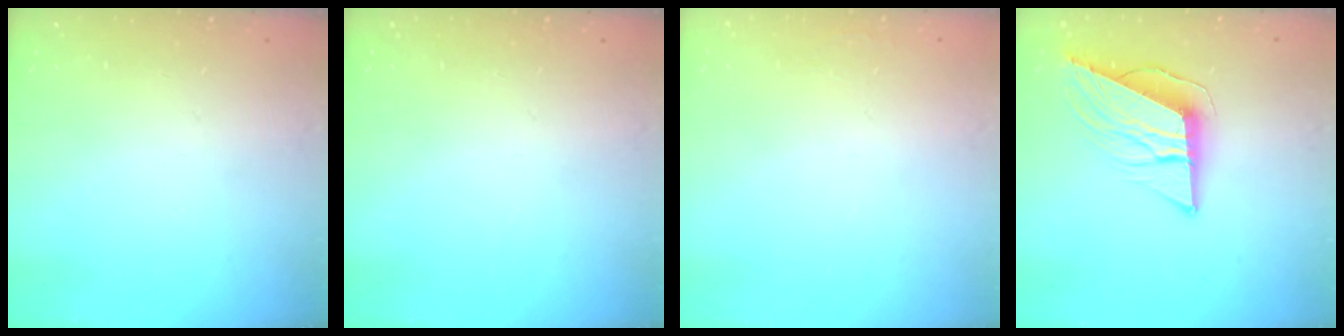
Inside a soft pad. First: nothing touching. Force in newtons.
{"total": 0.0}
{"total": 1.8, "press": 1.7, "slide": 0.4}
{"total": 12.4, "press": 12.3, "slide": 1.5}